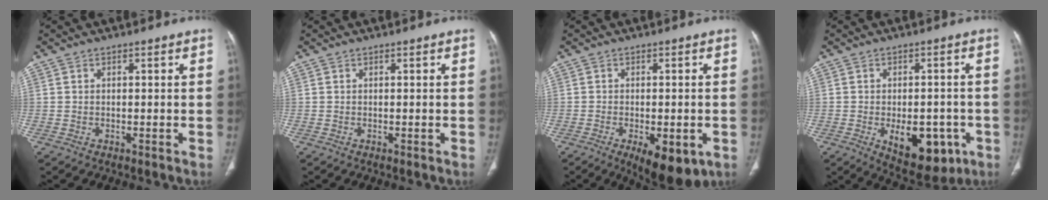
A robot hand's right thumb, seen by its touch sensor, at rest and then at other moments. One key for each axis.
{"total": 0.0}
{"total": 10.5, "fx": -4.5, "fy": 4.6, "fz": 8.3, "tx": -0.106, "ty": -0.005, "tz": -0.055}
{"total": 12.7, "fx": -4.2, "fy": 6.9, "fz": 9.7, "tx": -0.113, "ty": 0.008, "tz": -0.043}